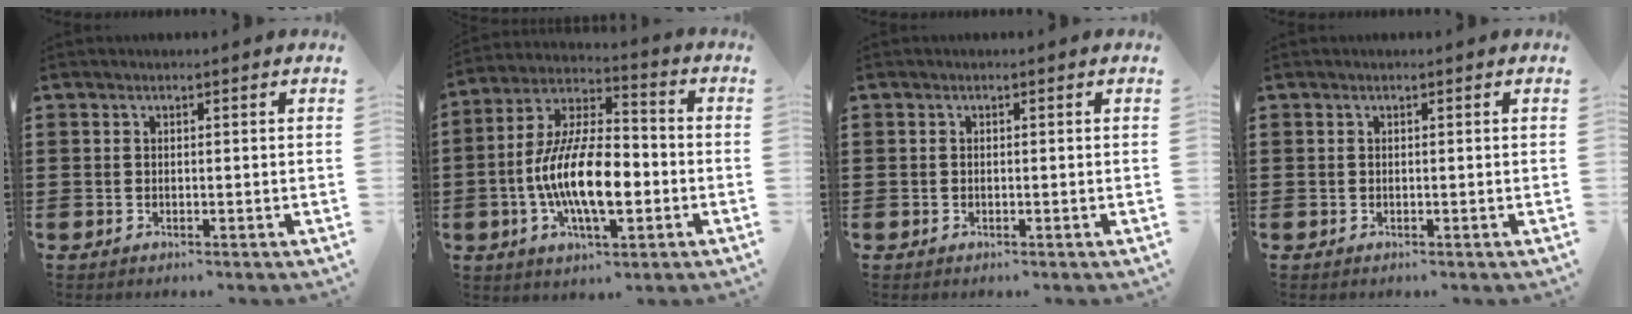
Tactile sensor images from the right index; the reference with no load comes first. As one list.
[{"total": 13.8, "force": [-3.6, 5.8, 12.0], "torque": [-0.260, -0.006, -0.068]}, {"total": 0.0}, {"total": 0.0}]